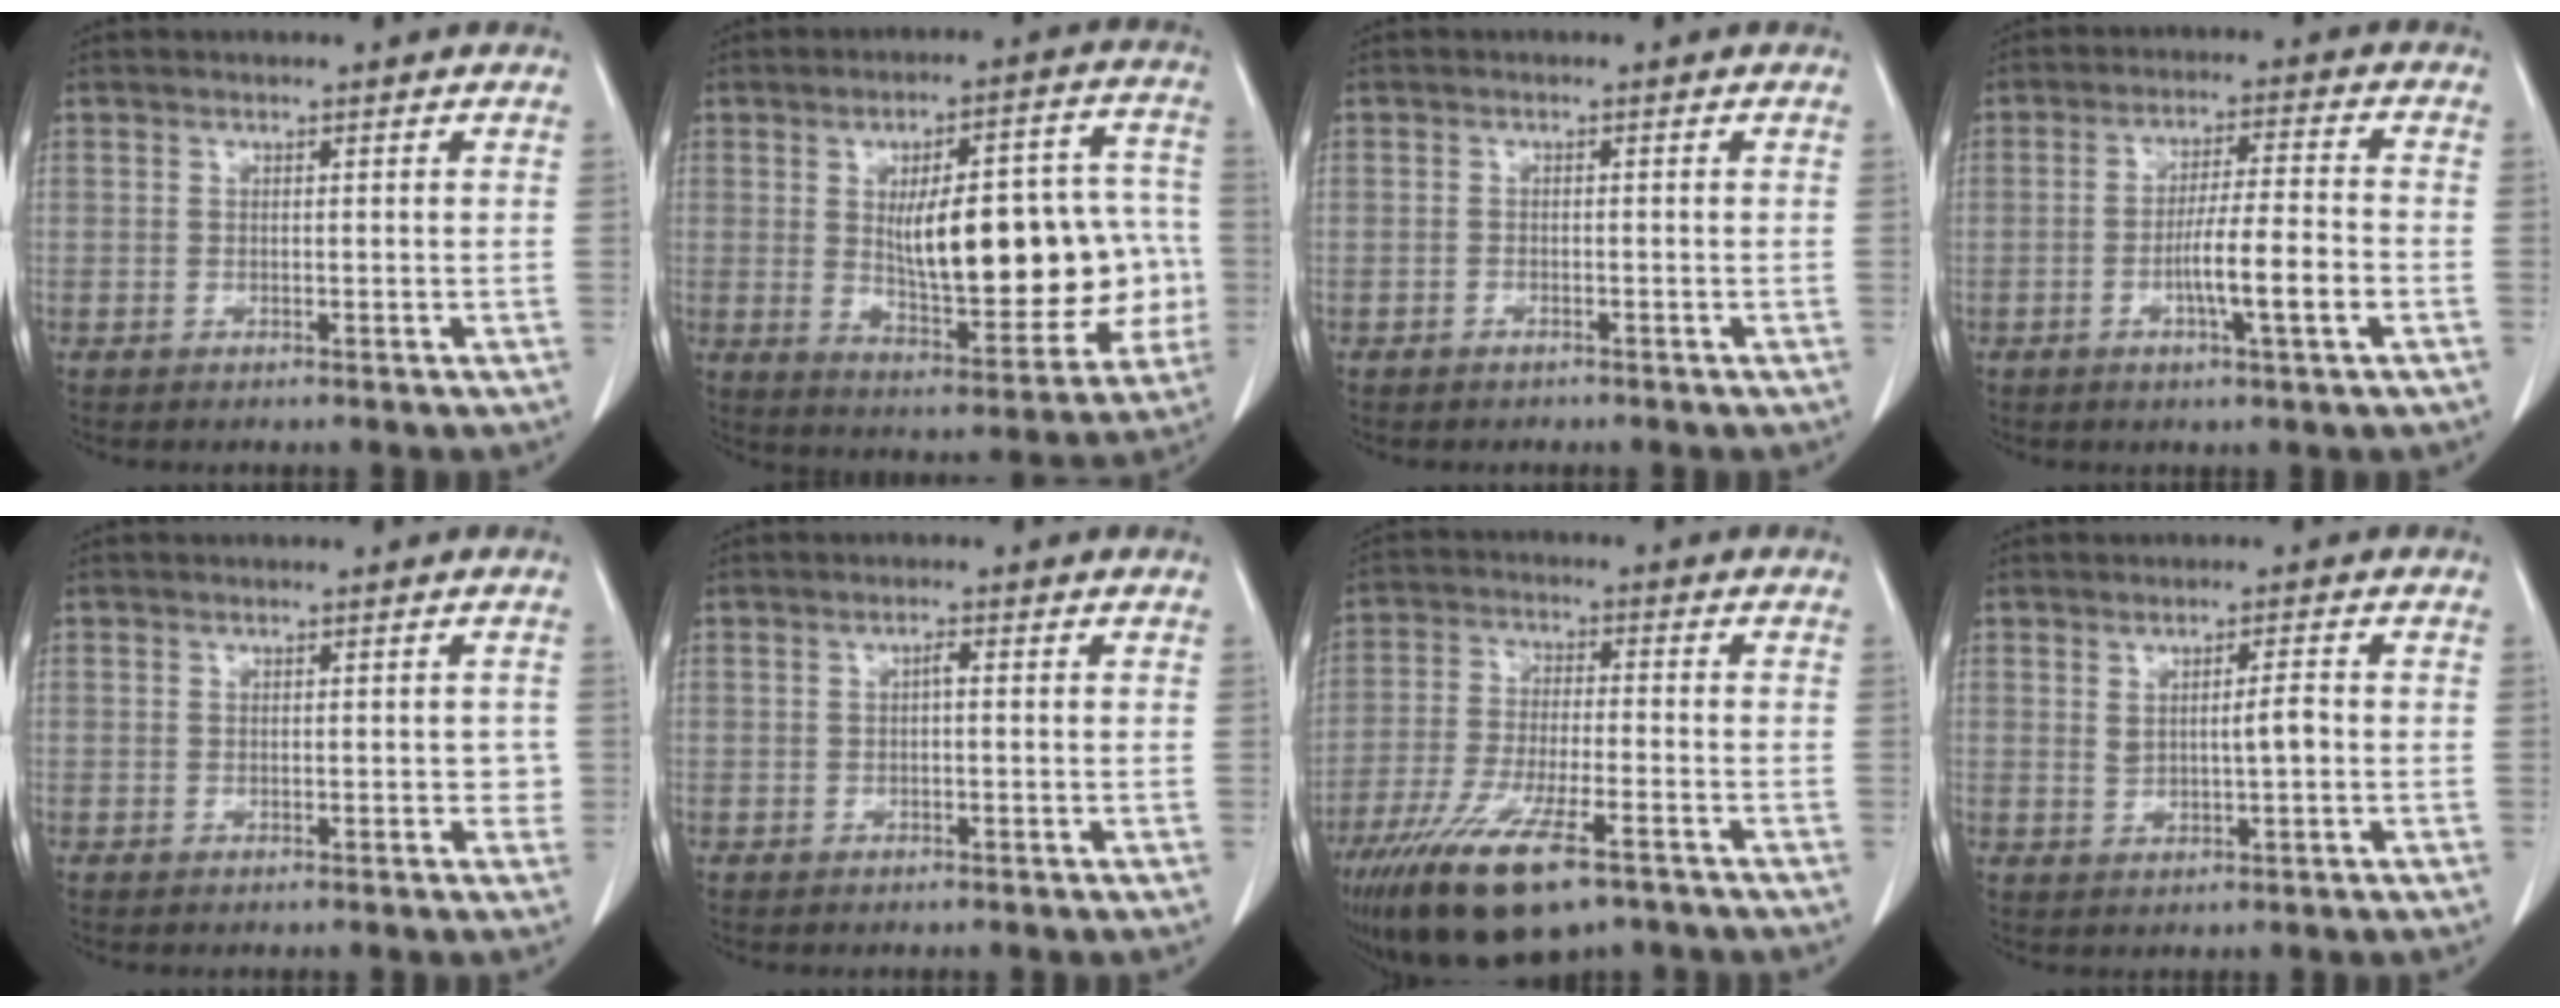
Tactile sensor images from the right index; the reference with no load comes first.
{"total": 21.2, "force": [-0.5, 7.7, 19.7], "torque": [-0.251, 0.033, 0.012]}
{"total": 0.9, "force": [-0.7, 0.5, 0.1], "torque": [-0.006, 0.002, -0.010]}
{"total": 8.3, "force": [-2.5, 0.1, 7.9], "torque": [-0.133, 0.000, -0.046]}
{"total": 1.6, "force": [-0.1, 1.2, 1.1], "torque": [-0.004, 0.011, -0.001]}
{"total": 1.0, "force": [0.0, 0.2, 0.9], "torque": [-0.017, 0.003, 0.000]}
{"total": 15.3, "force": [-10.0, 3.6, 10.9], "torque": [-0.216, -0.036, -0.172]}
{"total": 3.3, "force": [0.3, 0.7, 3.2], "torque": [-0.054, -0.001, 0.009]}